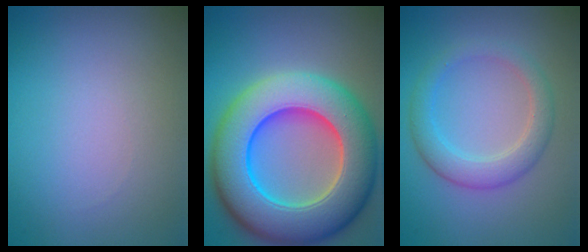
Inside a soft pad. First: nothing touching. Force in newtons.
{"total": 13.5, "press": 13.3, "slide": 2.2}
{"total": 3.5, "press": 3.4, "slide": 0.3}